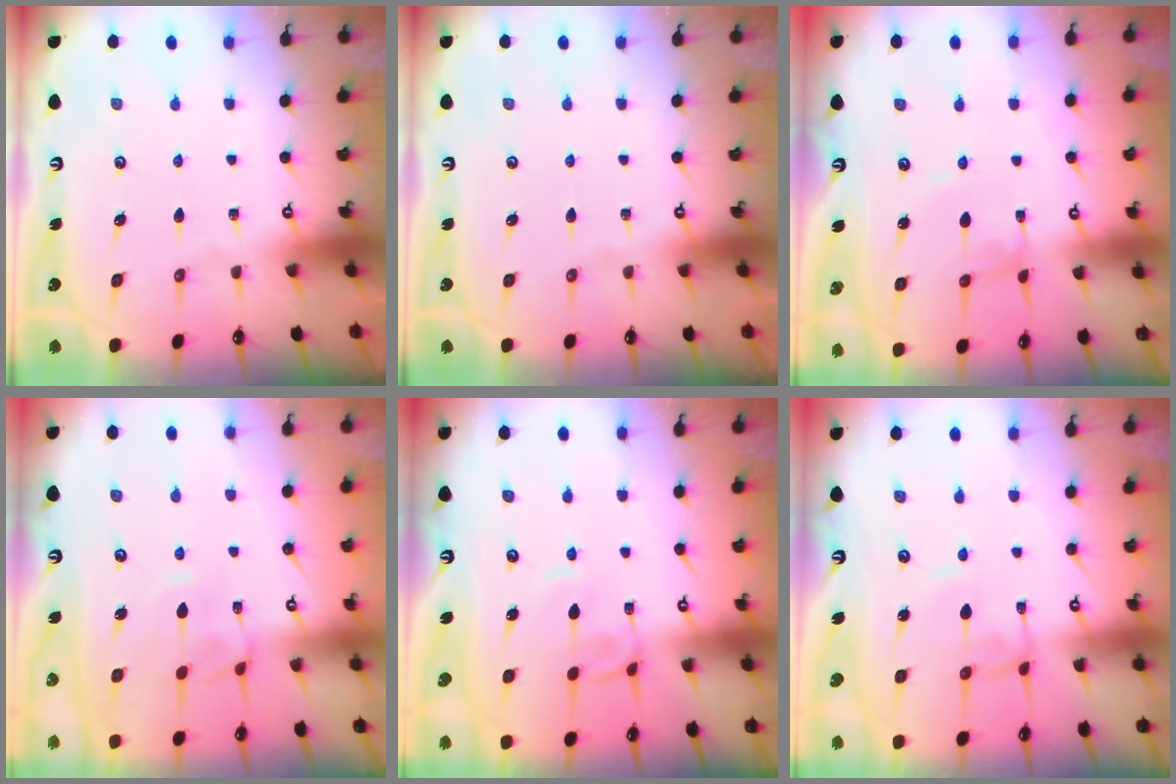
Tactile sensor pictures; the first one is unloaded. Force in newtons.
{"total": 0.0}
{"total": 2.6, "press": 2.6, "slide": 0.0}
{"total": 2.2, "press": 2.0, "slide": 0.8}
{"total": 2.9, "press": 2.9, "slide": 0.2}
{"total": 2.0, "press": 2.0, "slide": 0.1}